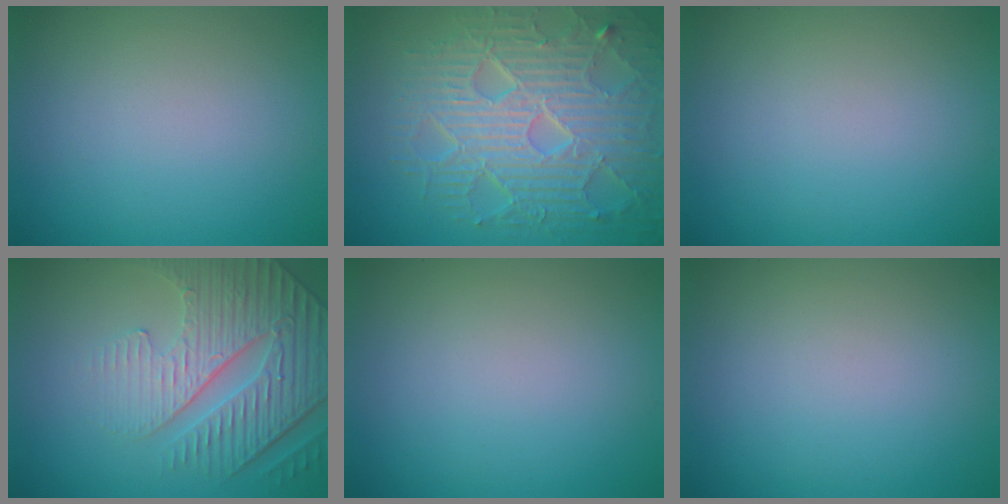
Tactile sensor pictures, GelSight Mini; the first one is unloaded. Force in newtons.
{"total": 9.0, "press": 6.5, "slide": 6.3}
{"total": 0.0}
{"total": 5.1, "press": 4.7, "slide": 1.9}
{"total": 0.0}
{"total": 0.0}